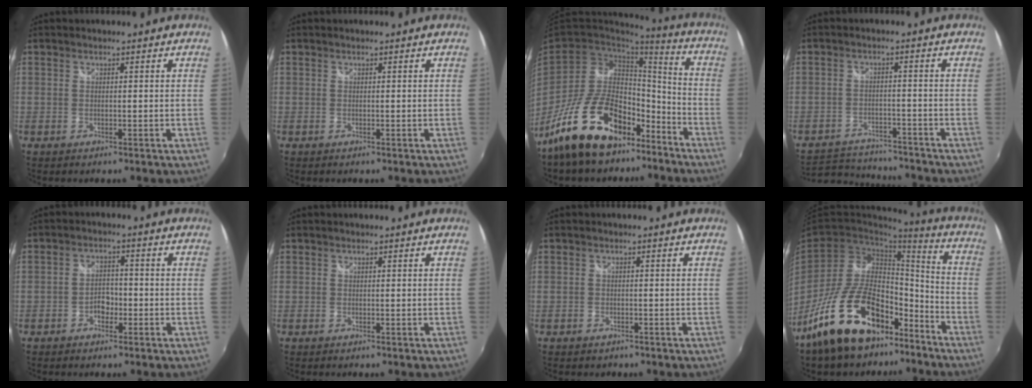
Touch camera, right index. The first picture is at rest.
{"total": 0.0}
{"total": 20.8, "force": [-13.8, 10.5, 11.5], "torque": [-0.220, 0.027, -0.212]}
{"total": 12.3, "force": [-11.4, 3.2, 3.4], "torque": [-0.089, 0.004, -0.168]}
{"total": 3.4, "force": [-1.6, 2.3, 1.9], "torque": [-0.035, 0.007, -0.027]}
{"total": 0.0}
{"total": 1.5, "force": [-1.0, 1.1, 0.3], "torque": [-0.011, -0.002, -0.014]}
{"total": 21.5, "force": [-14.7, 10.5, 11.6], "torque": [-0.216, 0.030, -0.226]}